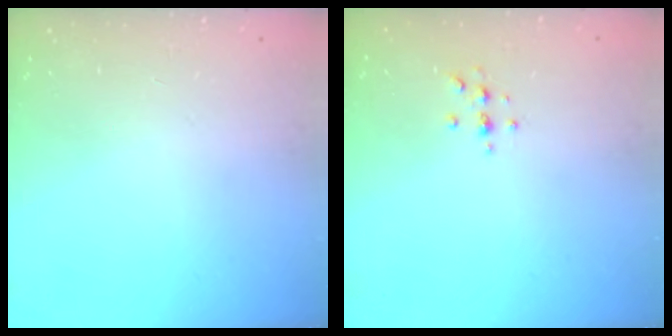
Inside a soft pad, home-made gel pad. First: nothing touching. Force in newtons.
{"total": 3.3, "press": 3.2, "slide": 0.4}